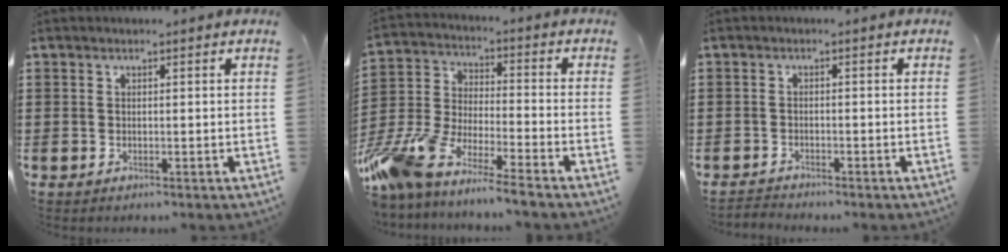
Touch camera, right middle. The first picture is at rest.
{"total": 9.0, "force": [-8.5, -0.2, 3.1], "torque": [-0.088, -0.010, -0.175]}
{"total": 1.5, "force": [-1.5, 0.1, -0.1], "torque": [-0.003, 0.001, -0.032]}